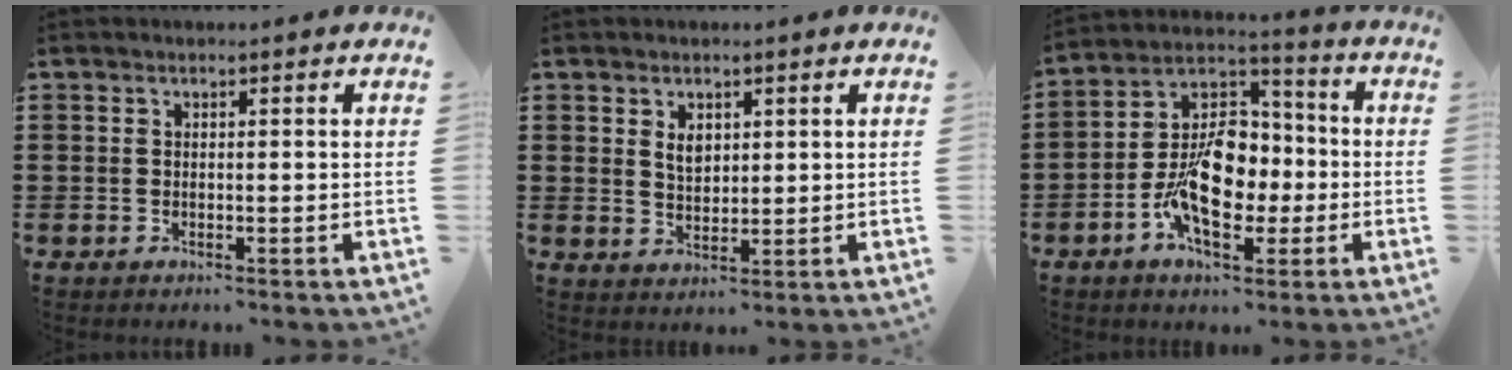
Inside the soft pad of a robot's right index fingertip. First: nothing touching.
{"total": 2.7, "force": [1.3, 1.7, 1.6], "torque": [-0.030, 0.002, 0.023]}
{"total": 11.8, "force": [-2.8, 7.4, 8.7], "torque": [-0.185, 0.006, -0.051]}